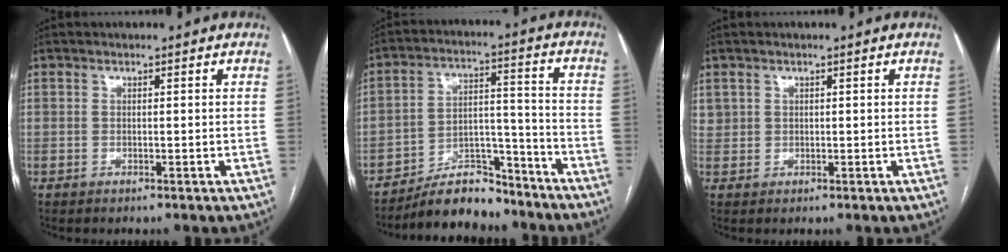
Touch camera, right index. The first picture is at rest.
{"total": 10.5, "force": [-9.4, 3.4, 3.2], "torque": [-0.045, 0.035, -0.159]}
{"total": 1.7, "force": [0.8, 1.5, 0.2], "torque": [0.007, 0.009, 0.013]}